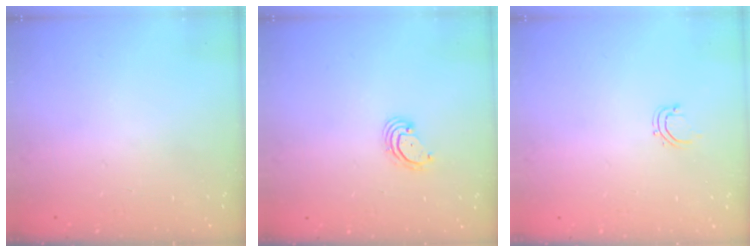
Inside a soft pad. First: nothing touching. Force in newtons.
{"total": 3.0, "press": 3.0, "slide": 0.2}
{"total": 2.8, "press": 2.8, "slide": 0.5}